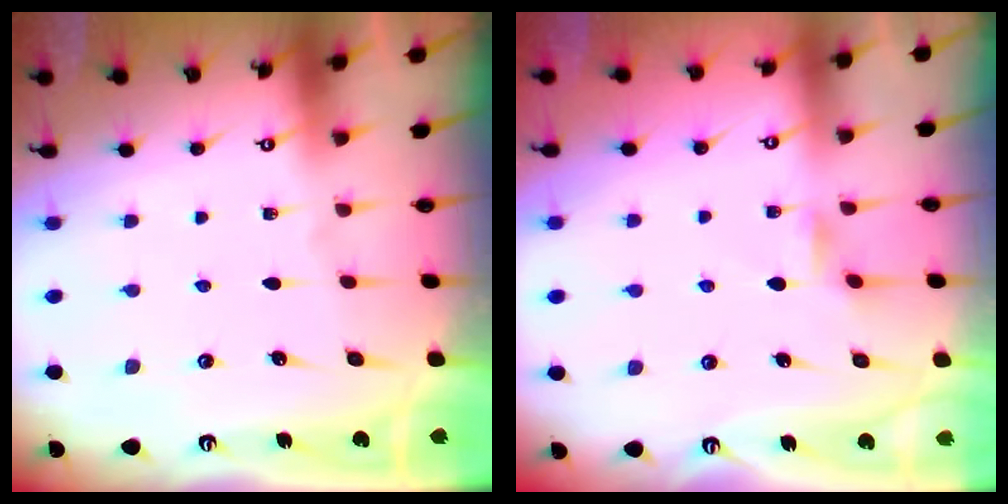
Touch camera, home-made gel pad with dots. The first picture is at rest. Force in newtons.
{"total": 2.4, "press": 2.3, "slide": 0.5}